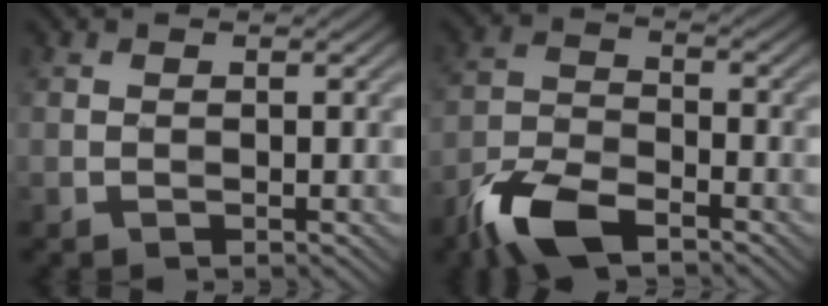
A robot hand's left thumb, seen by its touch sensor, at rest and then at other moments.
{"total": 8.9, "force": [-6.3, 3.4, 5.1], "torque": [-0.107, -0.009, -0.136]}